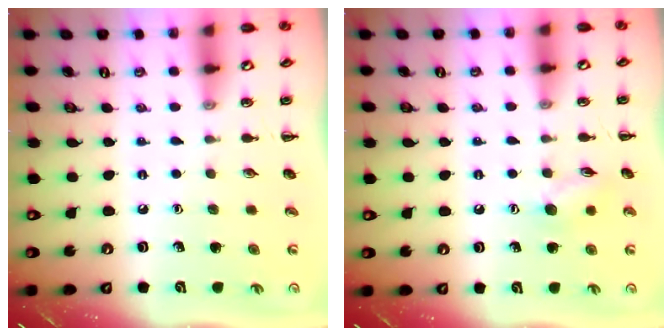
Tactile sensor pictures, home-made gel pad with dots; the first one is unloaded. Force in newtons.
{"total": 7.7, "press": 7.7, "slide": 0.9}